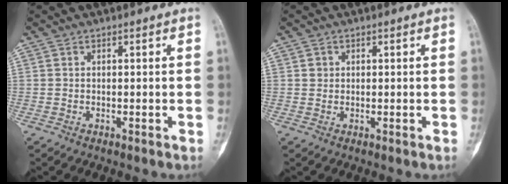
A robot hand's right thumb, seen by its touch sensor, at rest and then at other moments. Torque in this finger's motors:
{"motor_torque": [0.35, 0.62, 0.26, -0.19, 0.03]}